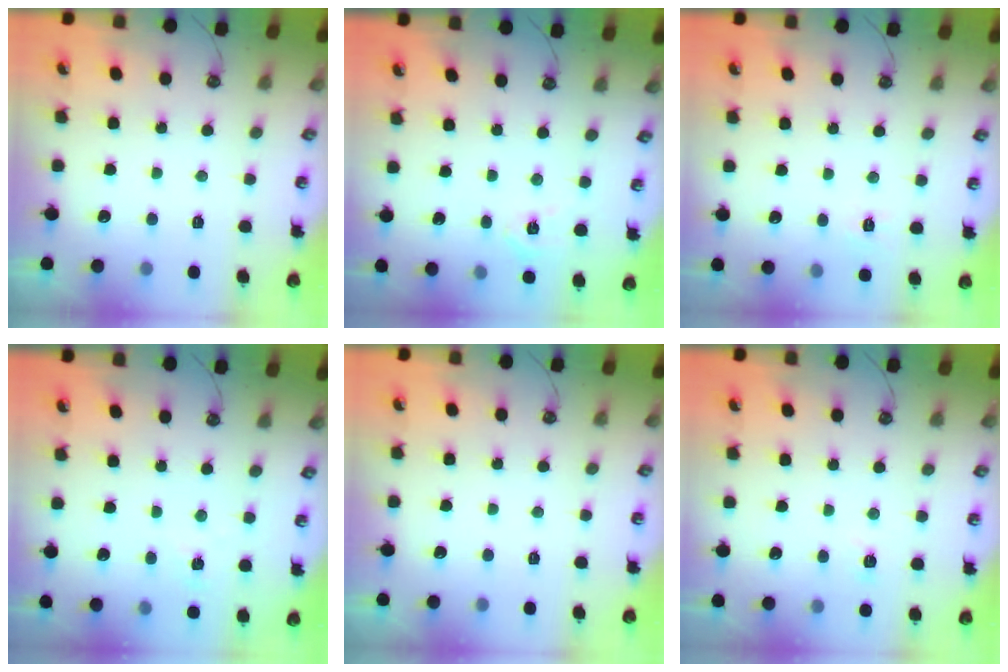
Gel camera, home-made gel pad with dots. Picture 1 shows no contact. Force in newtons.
{"total": 4.4, "press": 4.4, "slide": 0.5}
{"total": 5.5, "press": 5.4, "slide": 0.7}
{"total": 3.2, "press": 3.2, "slide": 0.3}
{"total": 0.0}
{"total": 2.9, "press": 2.8, "slide": 0.5}